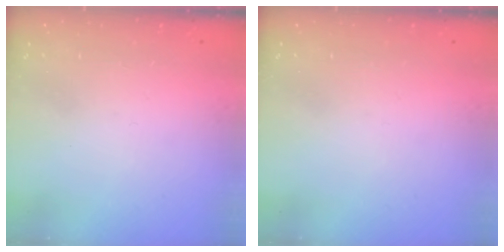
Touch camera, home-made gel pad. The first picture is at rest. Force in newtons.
{"total": 0.0}